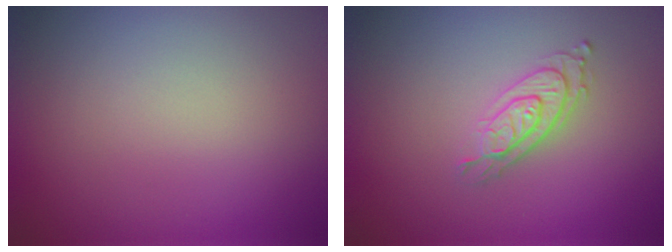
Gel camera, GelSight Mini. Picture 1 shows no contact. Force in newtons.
{"total": 2.8, "press": 2.2, "slide": 1.7}